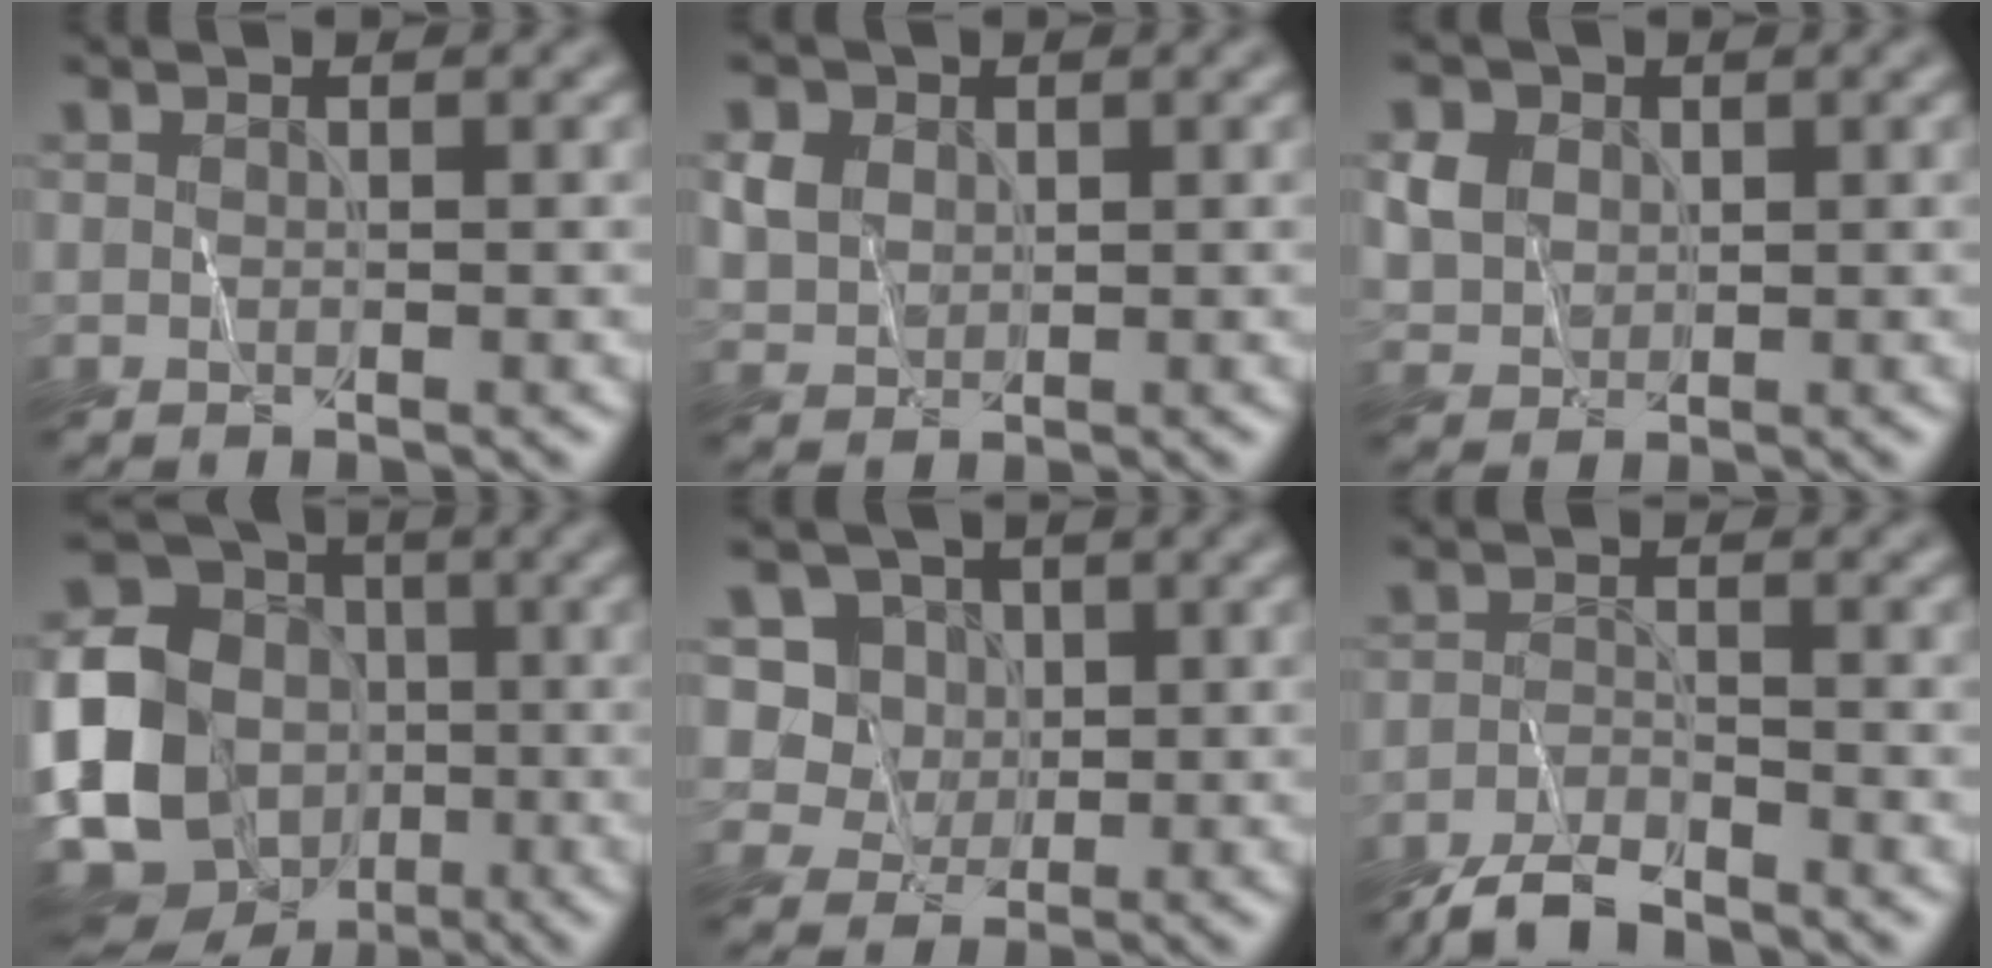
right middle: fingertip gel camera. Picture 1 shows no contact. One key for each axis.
{"total": 2.6, "fx": 1.0, "fy": 2.1, "fz": 1.1, "tx": -0.029, "ty": -0.003, "tz": 0.024}
{"total": 3.1, "fx": 1.1, "fy": 2.5, "fz": 1.4, "tx": -0.040, "ty": 0.000, "tz": 0.030}
{"total": 17.7, "fx": -4.0, "fy": 15.7, "fz": 7.3, "tx": -0.175, "ty": -0.014, "tz": -0.098}
{"total": 6.3, "fx": 2.5, "fy": 5.2, "fz": 2.6, "tx": -0.049, "ty": -0.003, "tz": 0.039}
{"total": 3.7, "fx": -3.3, "fy": 0.8, "fz": 1.5, "tx": -0.034, "ty": -0.005, "tz": -0.070}